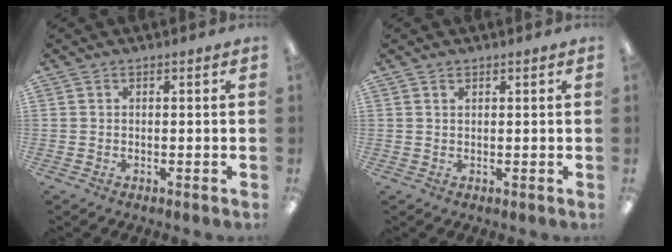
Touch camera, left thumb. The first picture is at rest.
{"total": 0.8, "force": [0.6, 0.4, 0.4], "torque": [-0.010, 0.001, 0.011]}